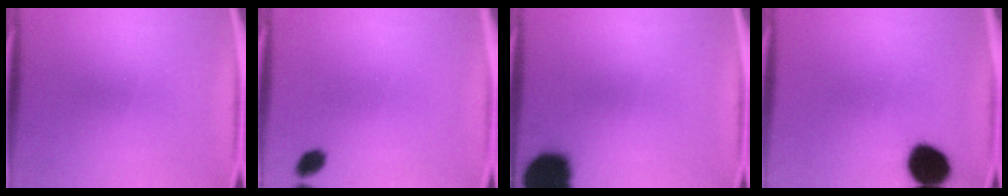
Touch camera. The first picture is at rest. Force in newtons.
{"total": 2.5}
{"total": 15.9}
{"total": 10.3}